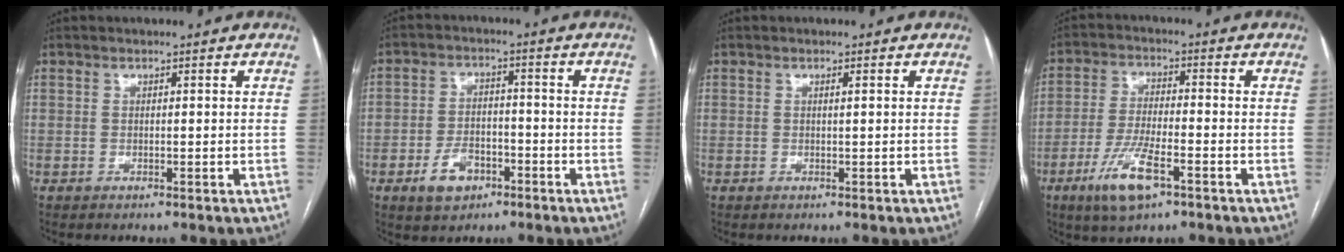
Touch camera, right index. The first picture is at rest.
{"total": 6.2, "force": [-3.1, 3.9, 3.6], "torque": [-0.069, 0.007, -0.049]}
{"total": 0.5, "force": [0.2, -0.1, 0.5], "torque": [-0.009, 0.000, 0.004]}
{"total": 8.9, "force": [-4.7, 1.9, 7.3], "torque": [-0.149, -0.013, -0.084]}